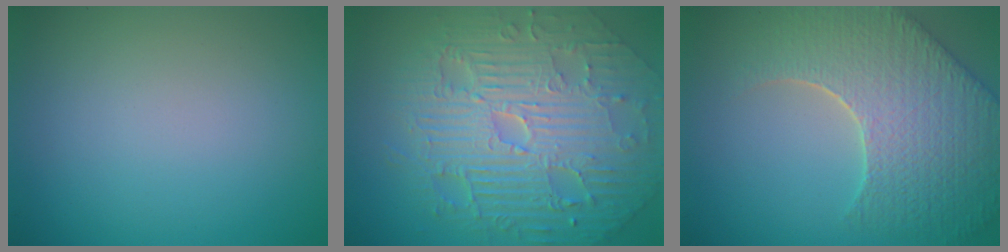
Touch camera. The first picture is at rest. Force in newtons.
{"total": 11.0, "press": 7.1, "slide": 8.4}
{"total": 9.0, "press": 6.4, "slide": 6.3}